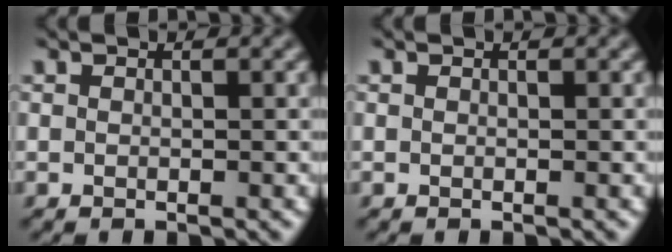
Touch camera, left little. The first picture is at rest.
{"total": 0.0}